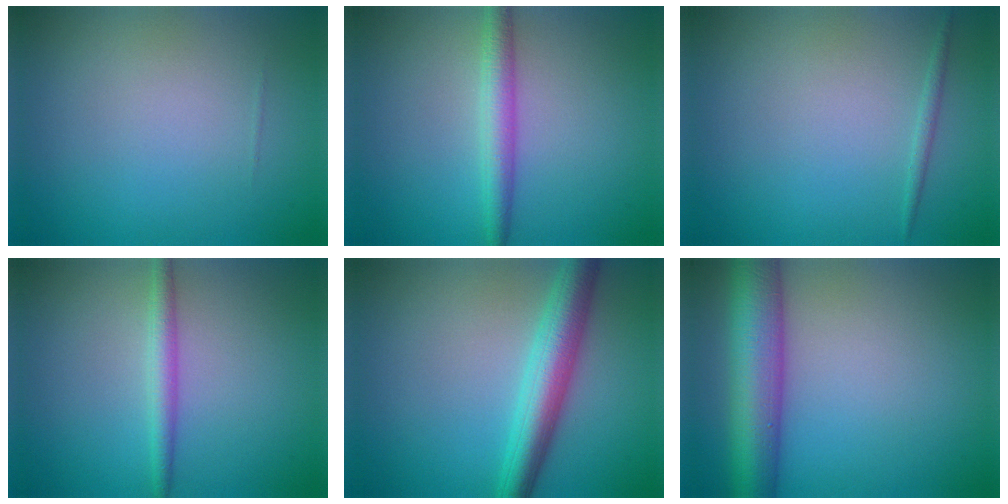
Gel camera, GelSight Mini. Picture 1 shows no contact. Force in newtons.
{"total": 2.8, "press": 2.8, "slide": 0.0}
{"total": 0.7, "press": 0.7, "slide": 0.0}
{"total": 2.0, "press": 2.0, "slide": 0.0}
{"total": 5.1, "press": 5.1, "slide": 0.1}
{"total": 8.1, "press": 8.1, "slide": 0.3}